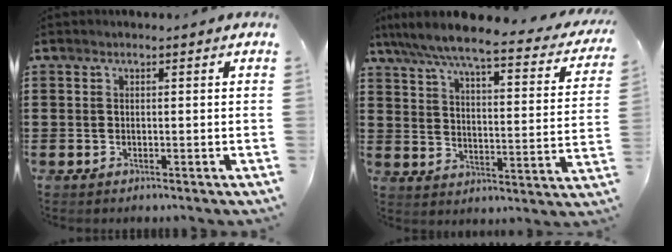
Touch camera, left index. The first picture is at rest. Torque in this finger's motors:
{"motor_torque": [2.14, 0.00, 0.46, 0.00]}